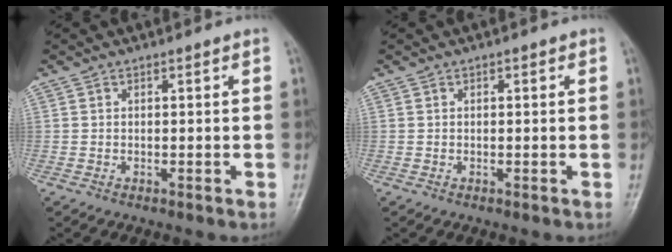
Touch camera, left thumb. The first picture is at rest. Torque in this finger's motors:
{"motor_torque": [0.21, 0.29, -0.52, 0.12, 0.00]}